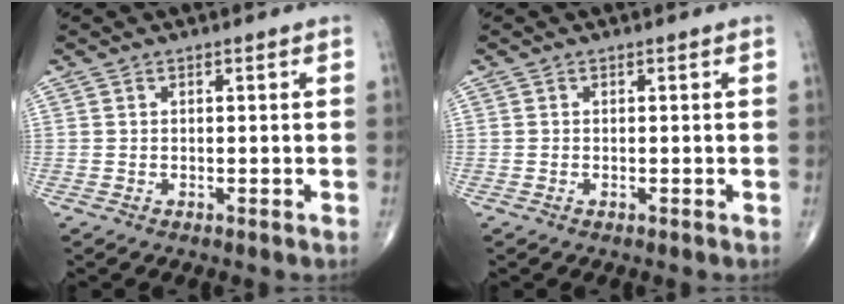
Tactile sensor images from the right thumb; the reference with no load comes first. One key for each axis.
{"total": 0.0}